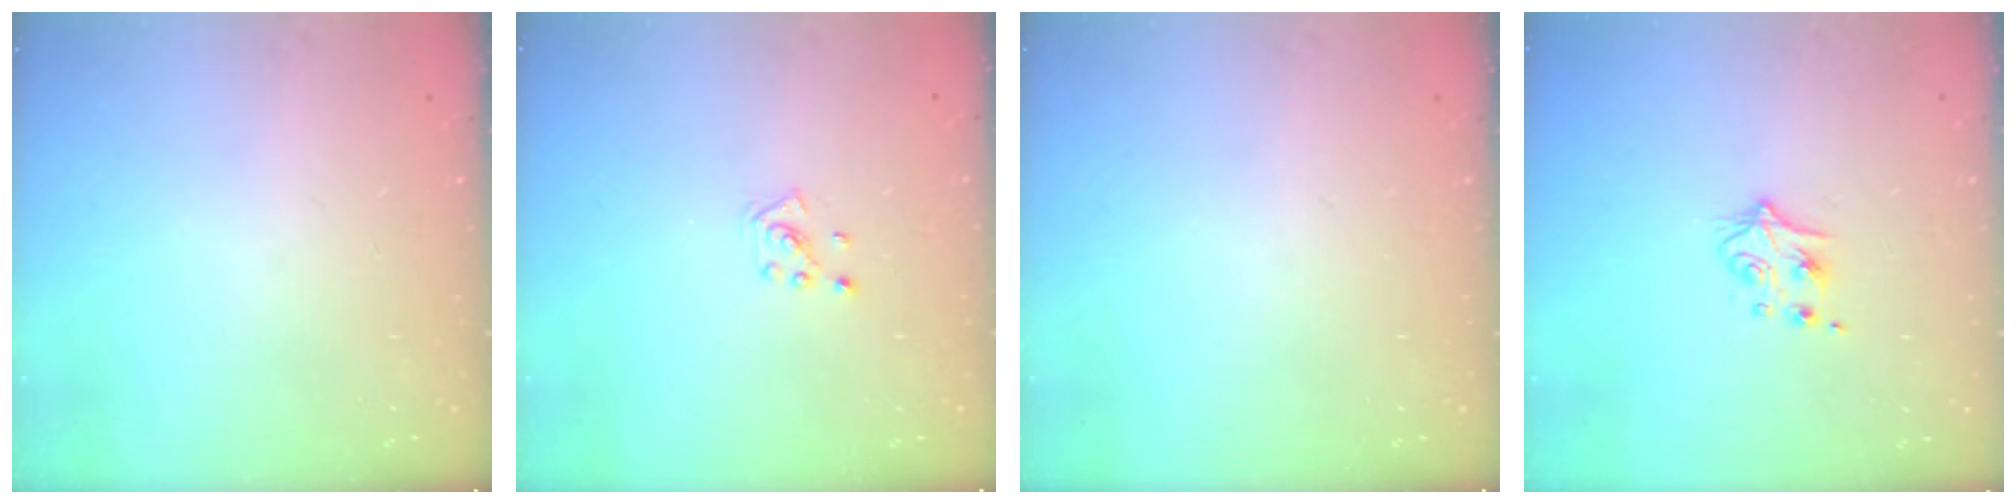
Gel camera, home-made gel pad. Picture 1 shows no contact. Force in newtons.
{"total": 2.1, "press": 2.0, "slide": 0.3}
{"total": 0.0}
{"total": 5.0, "press": 4.9, "slide": 0.6}